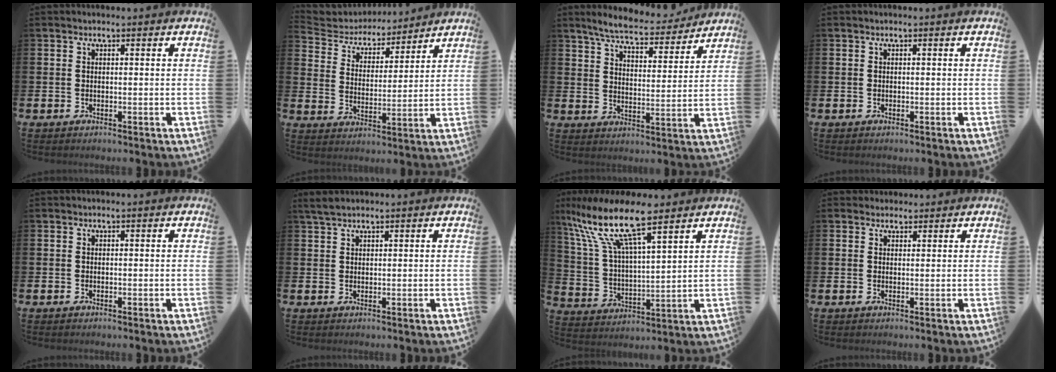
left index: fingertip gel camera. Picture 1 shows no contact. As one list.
[{"total": 5.2, "force": [4.9, 1.8, 0.3], "torque": [-0.035, -0.039, 0.079]}, {"total": 6.8, "force": [6.5, 0.9, 2.0], "torque": [-0.054, -0.040, 0.110]}, {"total": 0.0}, {"total": 0.0}, {"total": 2.3, "force": [2.0, 0.7, 0.9], "torque": [-0.014, 0.000, 0.035]}, {"total": 12.2, "force": [9.6, 2.8, 6.9], "torque": [-0.166, -0.046, 0.163]}, {"total": 1.9, "force": [1.7, 0.8, -0.2], "torque": [0.016, -0.005, 0.029]}]